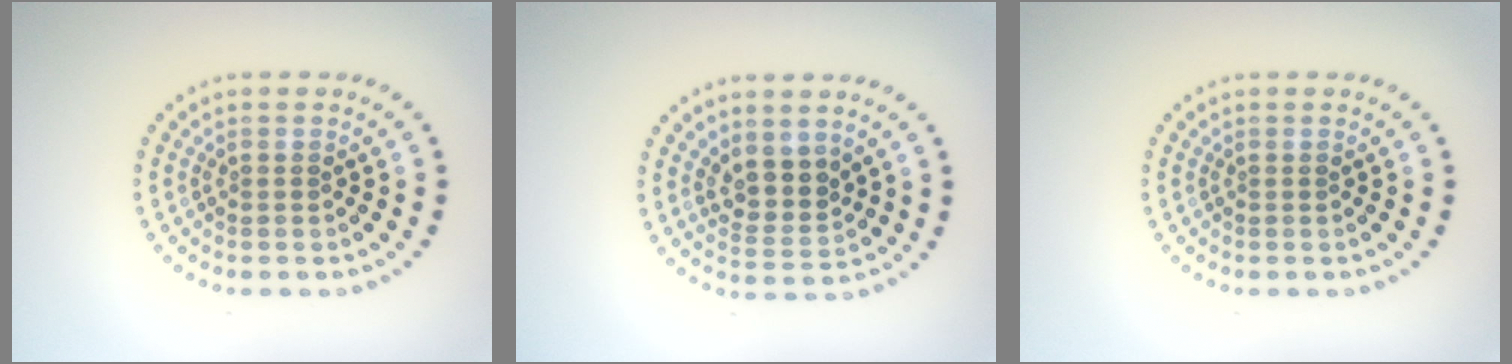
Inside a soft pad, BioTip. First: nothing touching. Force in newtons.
{"total": 2.9, "press": 2.4, "slide": 1.6}
{"total": 0.0}